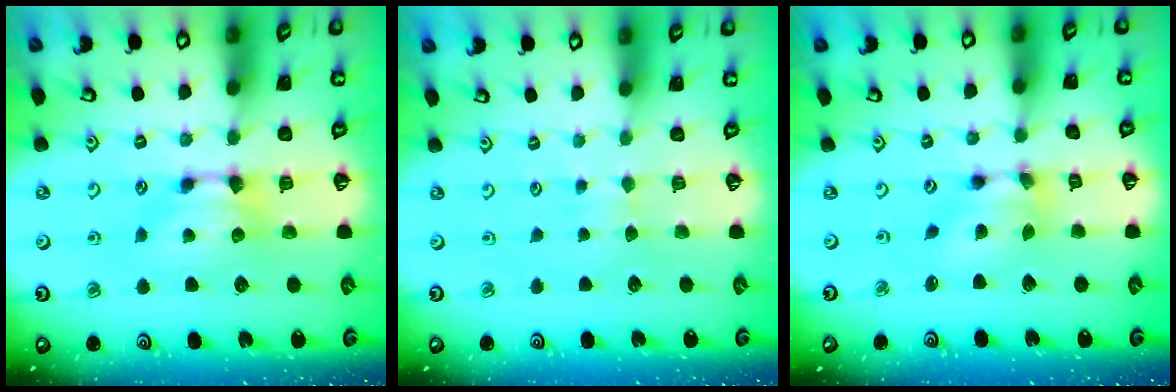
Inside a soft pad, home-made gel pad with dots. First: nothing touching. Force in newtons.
{"total": 2.8, "press": 2.8, "slide": 0.2}
{"total": 4.8, "press": 4.4, "slide": 2.0}